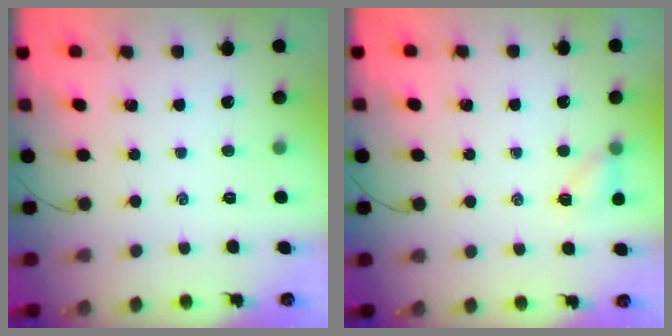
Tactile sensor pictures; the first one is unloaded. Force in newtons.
{"total": 5.1, "press": 4.8, "slide": 1.5}